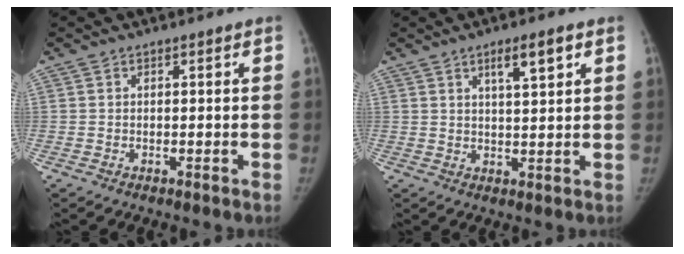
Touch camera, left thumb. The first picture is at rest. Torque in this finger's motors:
{"motor_torque": [0.18, -0.04, 0.88, -0.70, 0.17]}